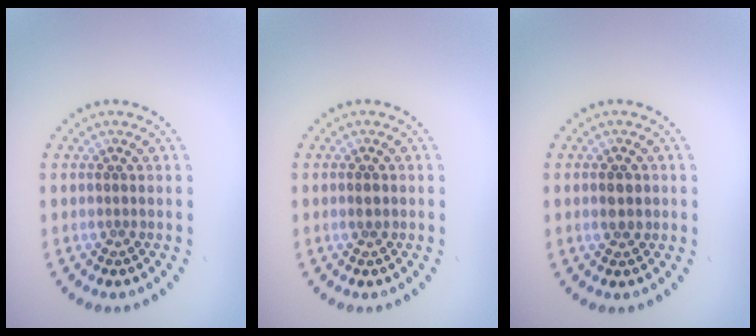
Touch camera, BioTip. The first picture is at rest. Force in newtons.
{"total": 1.1, "press": 1.0, "slide": 0.3}
{"total": 1.3, "press": 1.3, "slide": 0.1}